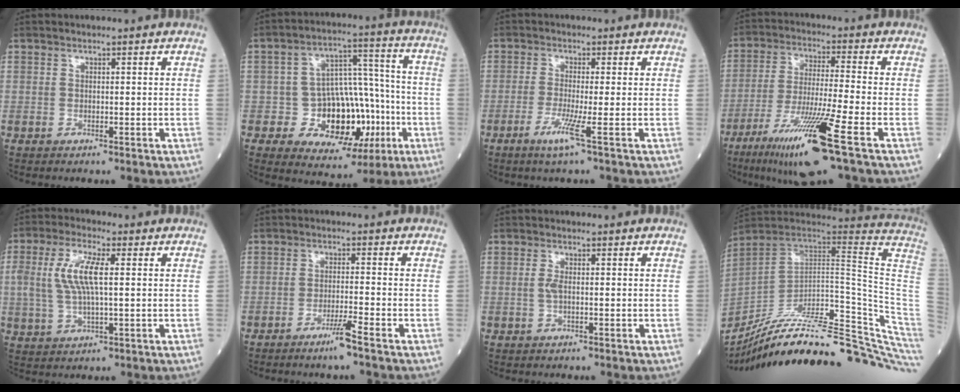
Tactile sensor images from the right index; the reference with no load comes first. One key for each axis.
{"total": 13.7, "fx": -3.9, "fy": 9.1, "fz": 9.4, "tx": -0.127, "ty": 0.033, "tz": -0.046}
{"total": 4.0, "fx": -1.9, "fy": -0.9, "fz": 3.4, "tx": -0.074, "ty": -0.013, "tz": -0.041}
{"total": 14.1, "fx": -7.3, "fy": -0.8, "fz": 12.0, "tx": -0.236, "ty": -0.038, "tz": -0.132}
{"total": 8.3, "fx": 1.3, "fy": 2.3, "fz": 7.8, "tx": -0.176, "ty": 0.009, "tz": 0.028}
{"total": 3.7, "fx": -2.5, "fy": -0.7, "fz": 2.6, "tx": -0.050, "ty": -0.007, "tz": -0.051}
{"total": 1.4, "fx": 0.0, "fy": 0.3, "fz": 1.4, "tx": -0.033, "ty": -0.001, "tz": -0.001}
{"total": 37.6, "fx": -31.4, "fy": 4.1, "fz": 20.2, "tx": -0.201, "ty": -0.038, "tz": -0.438}